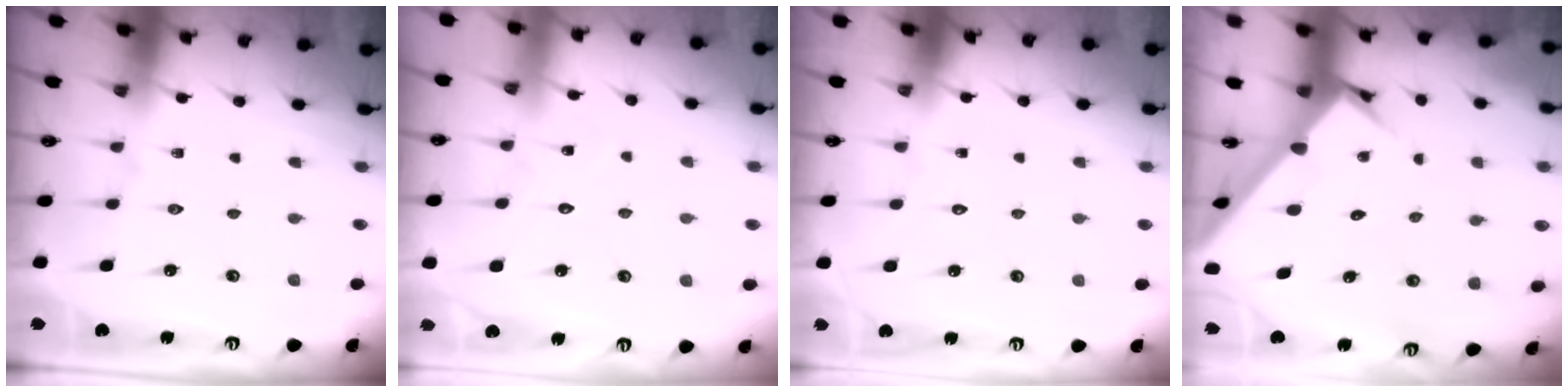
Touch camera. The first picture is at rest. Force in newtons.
{"total": 5.9, "press": 5.9, "slide": 0.1}
{"total": 1.5, "press": 1.5, "slide": 0.1}
{"total": 2.9, "press": 2.9, "slide": 0.2}